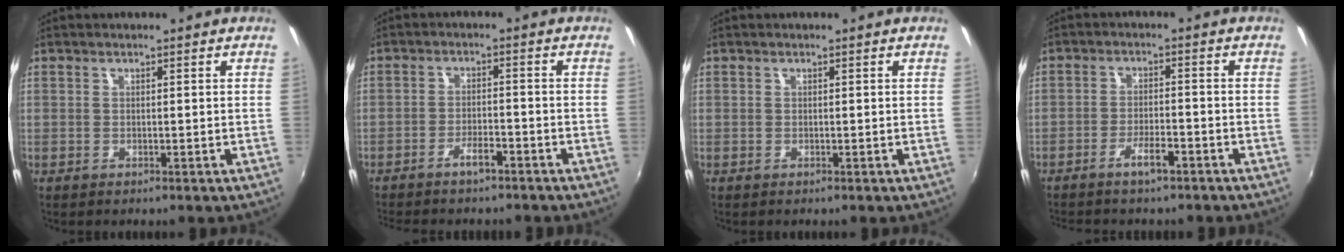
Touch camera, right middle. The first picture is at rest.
{"total": 4.2, "force": [-3.6, 0.9, 2.0], "torque": [-0.054, 0.005, -0.061]}
{"total": 0.0}
{"total": 3.9, "force": [-3.1, 0.8, 2.2], "torque": [-0.056, 0.004, -0.054]}